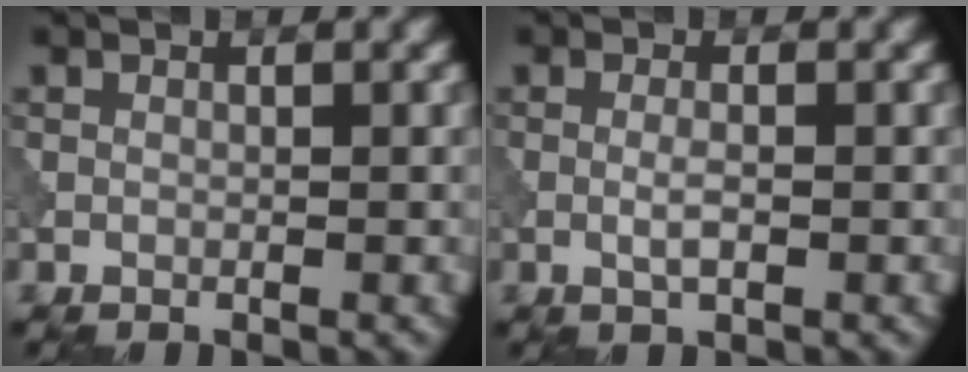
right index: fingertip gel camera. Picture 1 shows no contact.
{"total": 1.5, "force": [-0.3, 0.3, 1.4], "torque": [-0.029, -0.001, -0.009]}